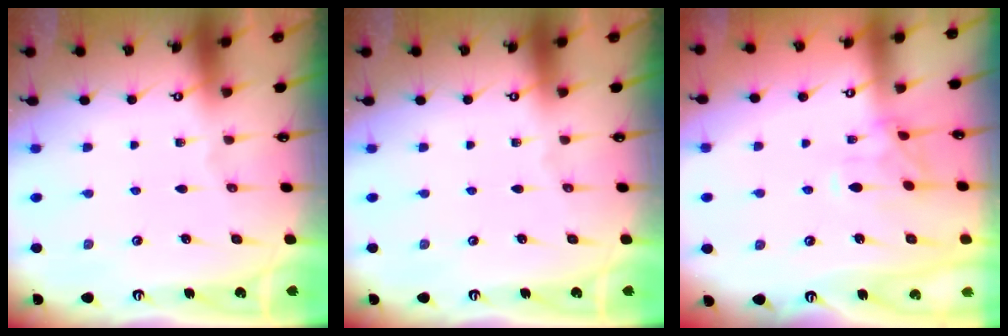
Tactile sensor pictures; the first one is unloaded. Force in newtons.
{"total": 0.0}
{"total": 0.0}